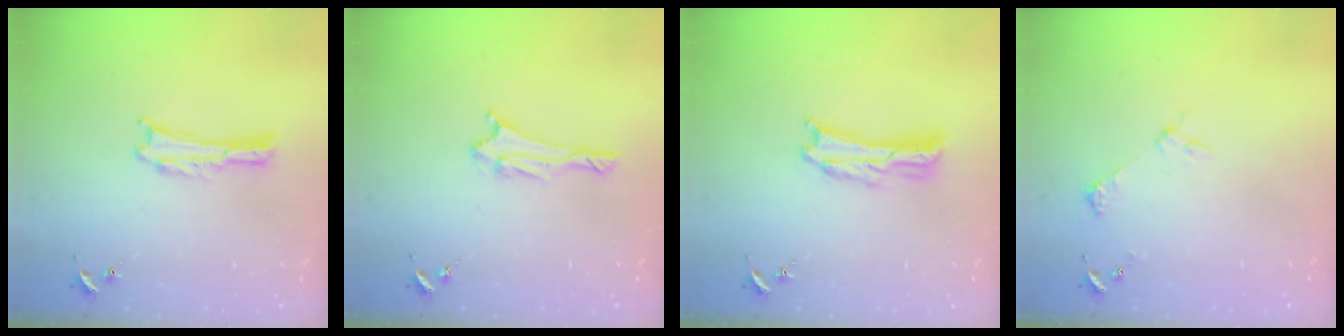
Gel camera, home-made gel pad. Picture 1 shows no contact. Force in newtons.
{"total": 1.7, "press": 1.6, "slide": 0.6}
{"total": 1.7, "press": 1.7, "slide": 0.3}
{"total": 2.5, "press": 2.5, "slide": 0.2}